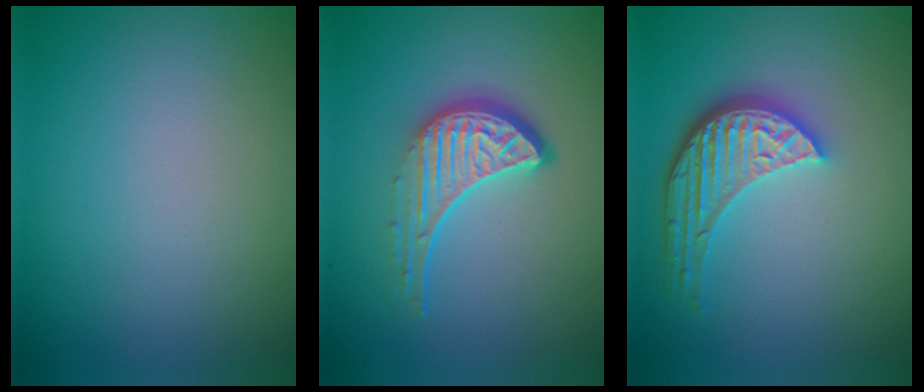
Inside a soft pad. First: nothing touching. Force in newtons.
{"total": 4.6, "press": 3.3, "slide": 3.3}
{"total": 5.1, "press": 3.8, "slide": 3.4}